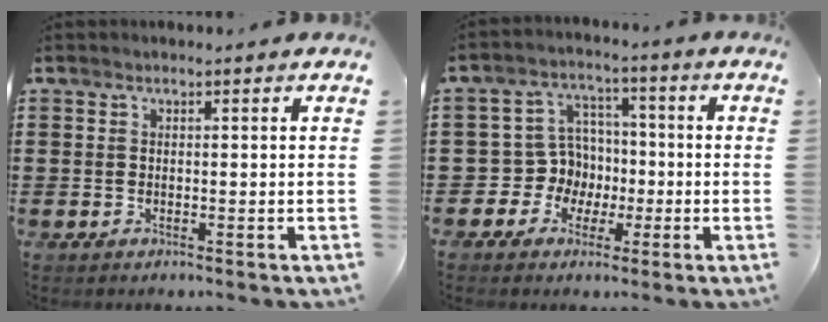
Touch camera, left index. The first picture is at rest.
{"total": 7.2, "force": [-0.7, 6.9, 1.7], "torque": [-0.074, 0.001, -0.013]}